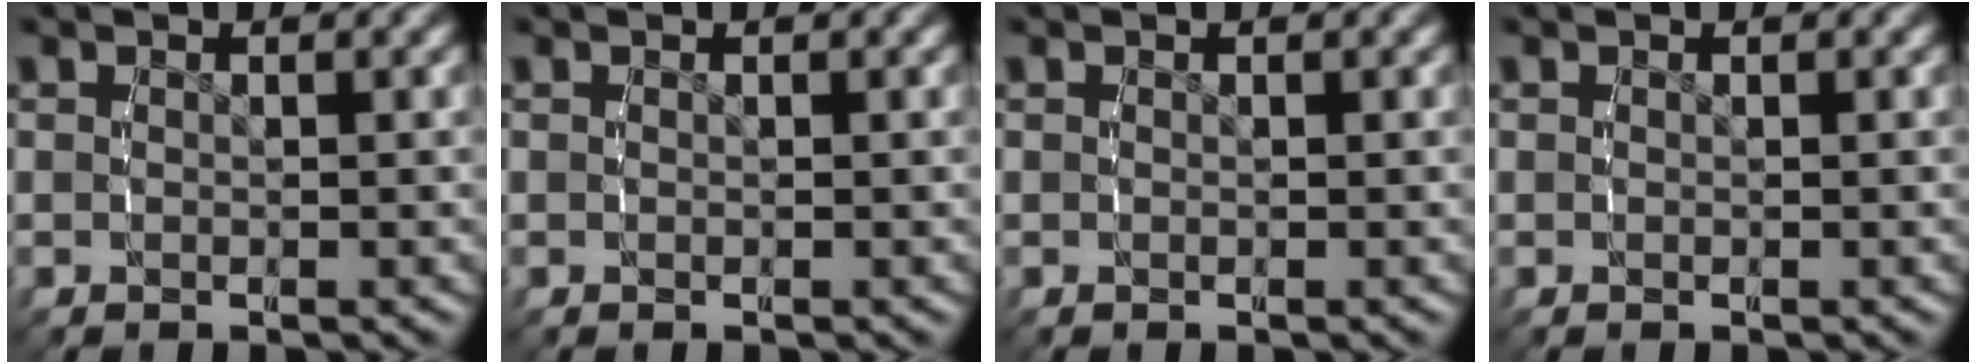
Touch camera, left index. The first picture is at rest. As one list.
[{"total": 0.0}, {"total": 0.0}, {"total": 0.0}]